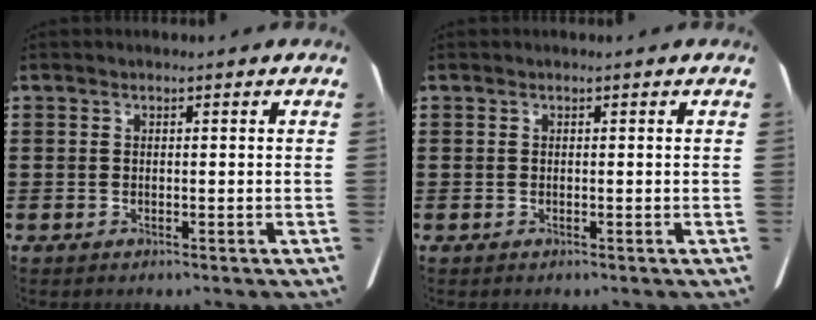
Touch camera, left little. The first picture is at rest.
{"total": 0.0}